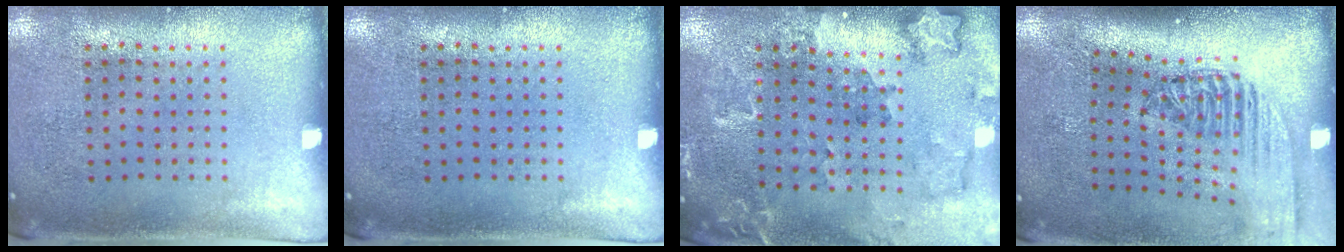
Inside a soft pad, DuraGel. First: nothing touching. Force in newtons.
{"total": 0.0}
{"total": 1.8, "press": 1.8, "slide": 0.2}
{"total": 2.4, "press": 1.8, "slide": 1.6}